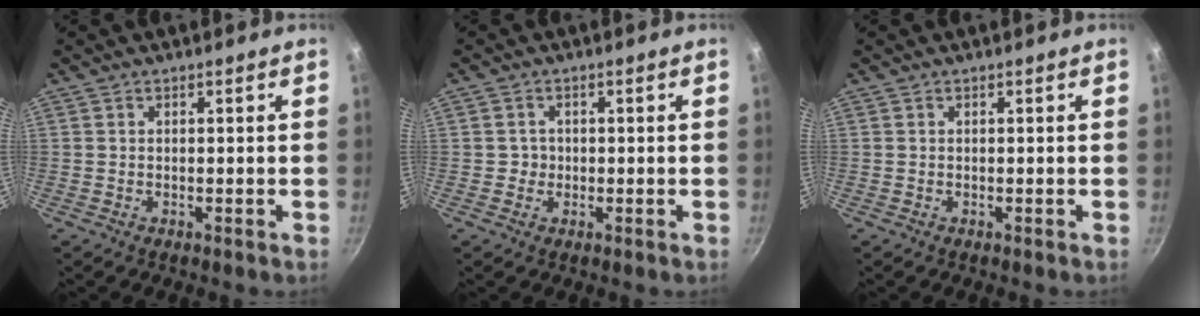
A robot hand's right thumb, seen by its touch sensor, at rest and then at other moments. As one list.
[{"total": 2.0, "force": [-0.2, 1.9, 0.4], "torque": [0.008, 0.003, -0.005]}, {"total": 0.0}]